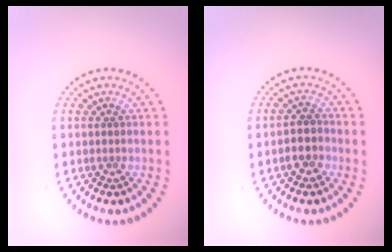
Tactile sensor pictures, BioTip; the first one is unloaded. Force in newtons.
{"total": 2.3, "press": 2.1, "slide": 1.0}